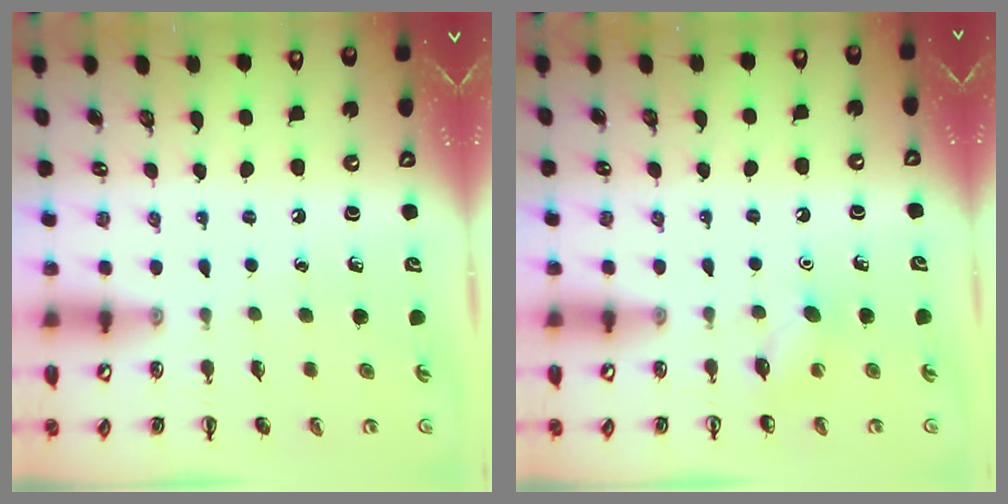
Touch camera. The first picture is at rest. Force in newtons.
{"total": 5.5, "press": 5.3, "slide": 1.4}